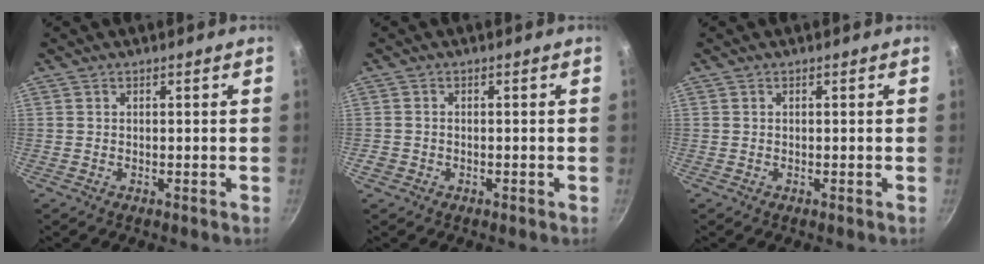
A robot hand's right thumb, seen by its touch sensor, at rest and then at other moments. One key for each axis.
{"total": 1.3, "fx": -0.7, "fy": 1.1, "fz": 0.5, "tx": -0.014, "ty": 0.004, "tz": -0.010}
{"total": 0.0}